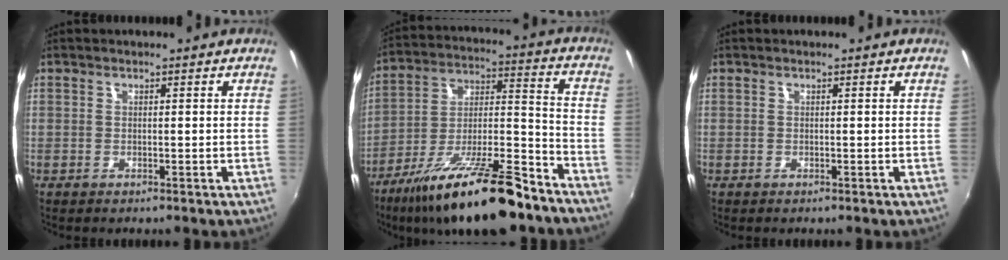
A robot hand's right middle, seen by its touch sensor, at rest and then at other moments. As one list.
[{"total": 21.8, "force": [-15.3, 5.3, 14.7], "torque": [-0.248, -0.010, -0.241]}, {"total": 0.0}]